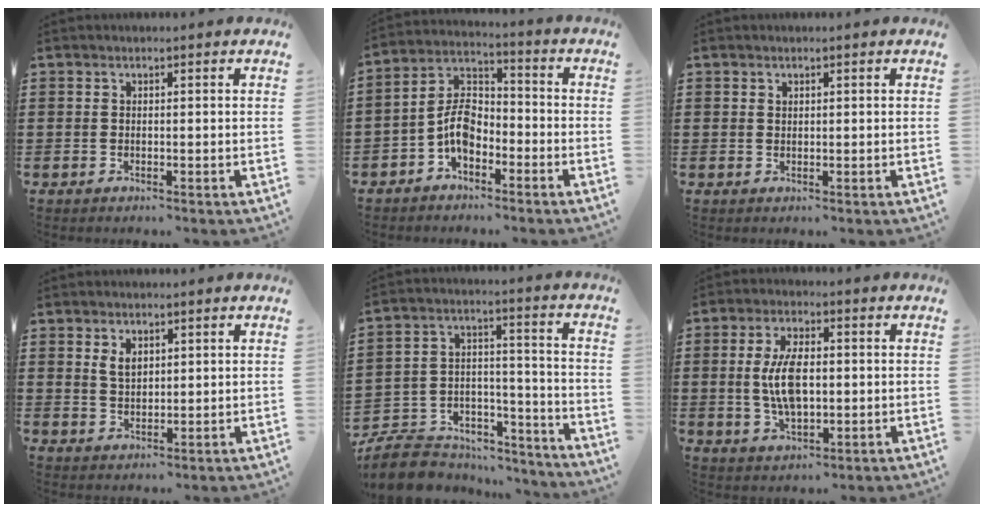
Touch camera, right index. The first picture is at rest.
{"total": 7.1, "force": [-2.9, 4.5, 4.7], "torque": [-0.114, 0.012, -0.062]}
{"total": 0.6, "force": [0.4, 0.4, 0.1], "torque": [-0.004, 0.001, 0.009]}
{"total": 2.8, "force": [1.4, 1.7, 1.7], "torque": [-0.038, 0.005, 0.026]}
{"total": 8.7, "force": [-7.5, 3.9, 2.1], "torque": [-0.051, 0.014, -0.144]}
{"total": 7.9, "force": [0.2, 3.8, 6.9], "torque": [-0.151, 0.005, -0.002]}